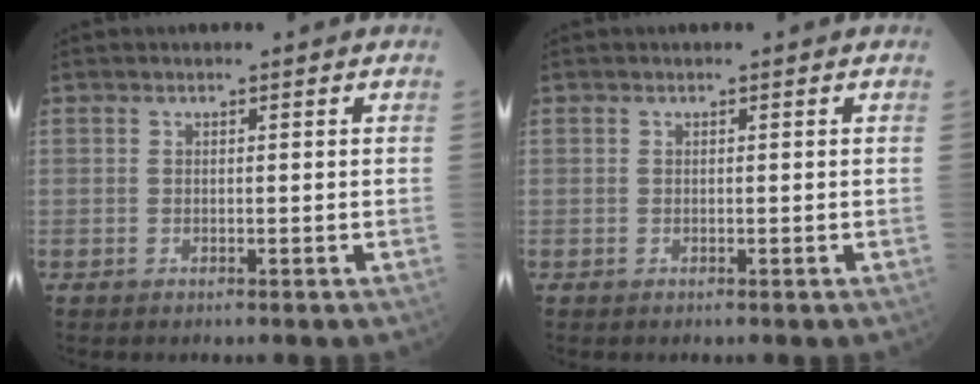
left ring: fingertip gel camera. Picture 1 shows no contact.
{"total": 0.0}